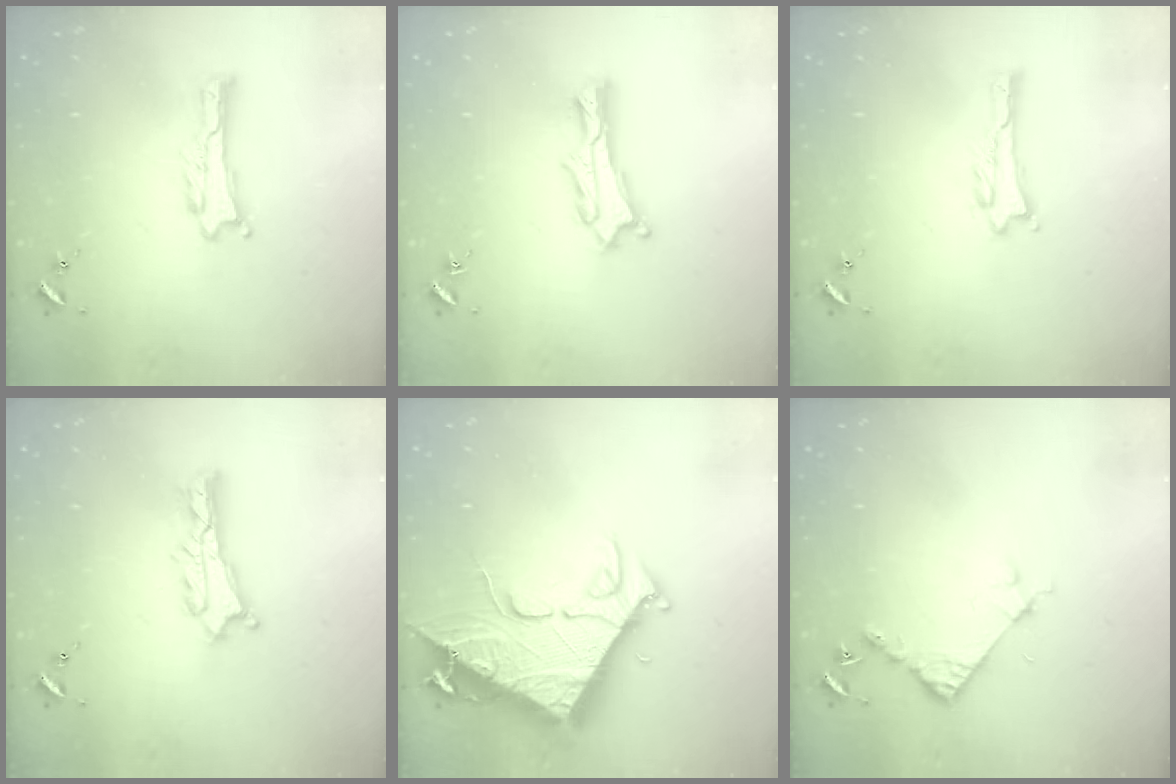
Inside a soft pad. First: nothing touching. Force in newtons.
{"total": 2.0, "press": 2.0, "slide": 0.2}
{"total": 1.0, "press": 1.0, "slide": 0.1}
{"total": 2.7, "press": 2.6, "slide": 0.3}
{"total": 10.1, "press": 10.1, "slide": 0.9}
{"total": 4.5, "press": 4.5, "slide": 0.4}